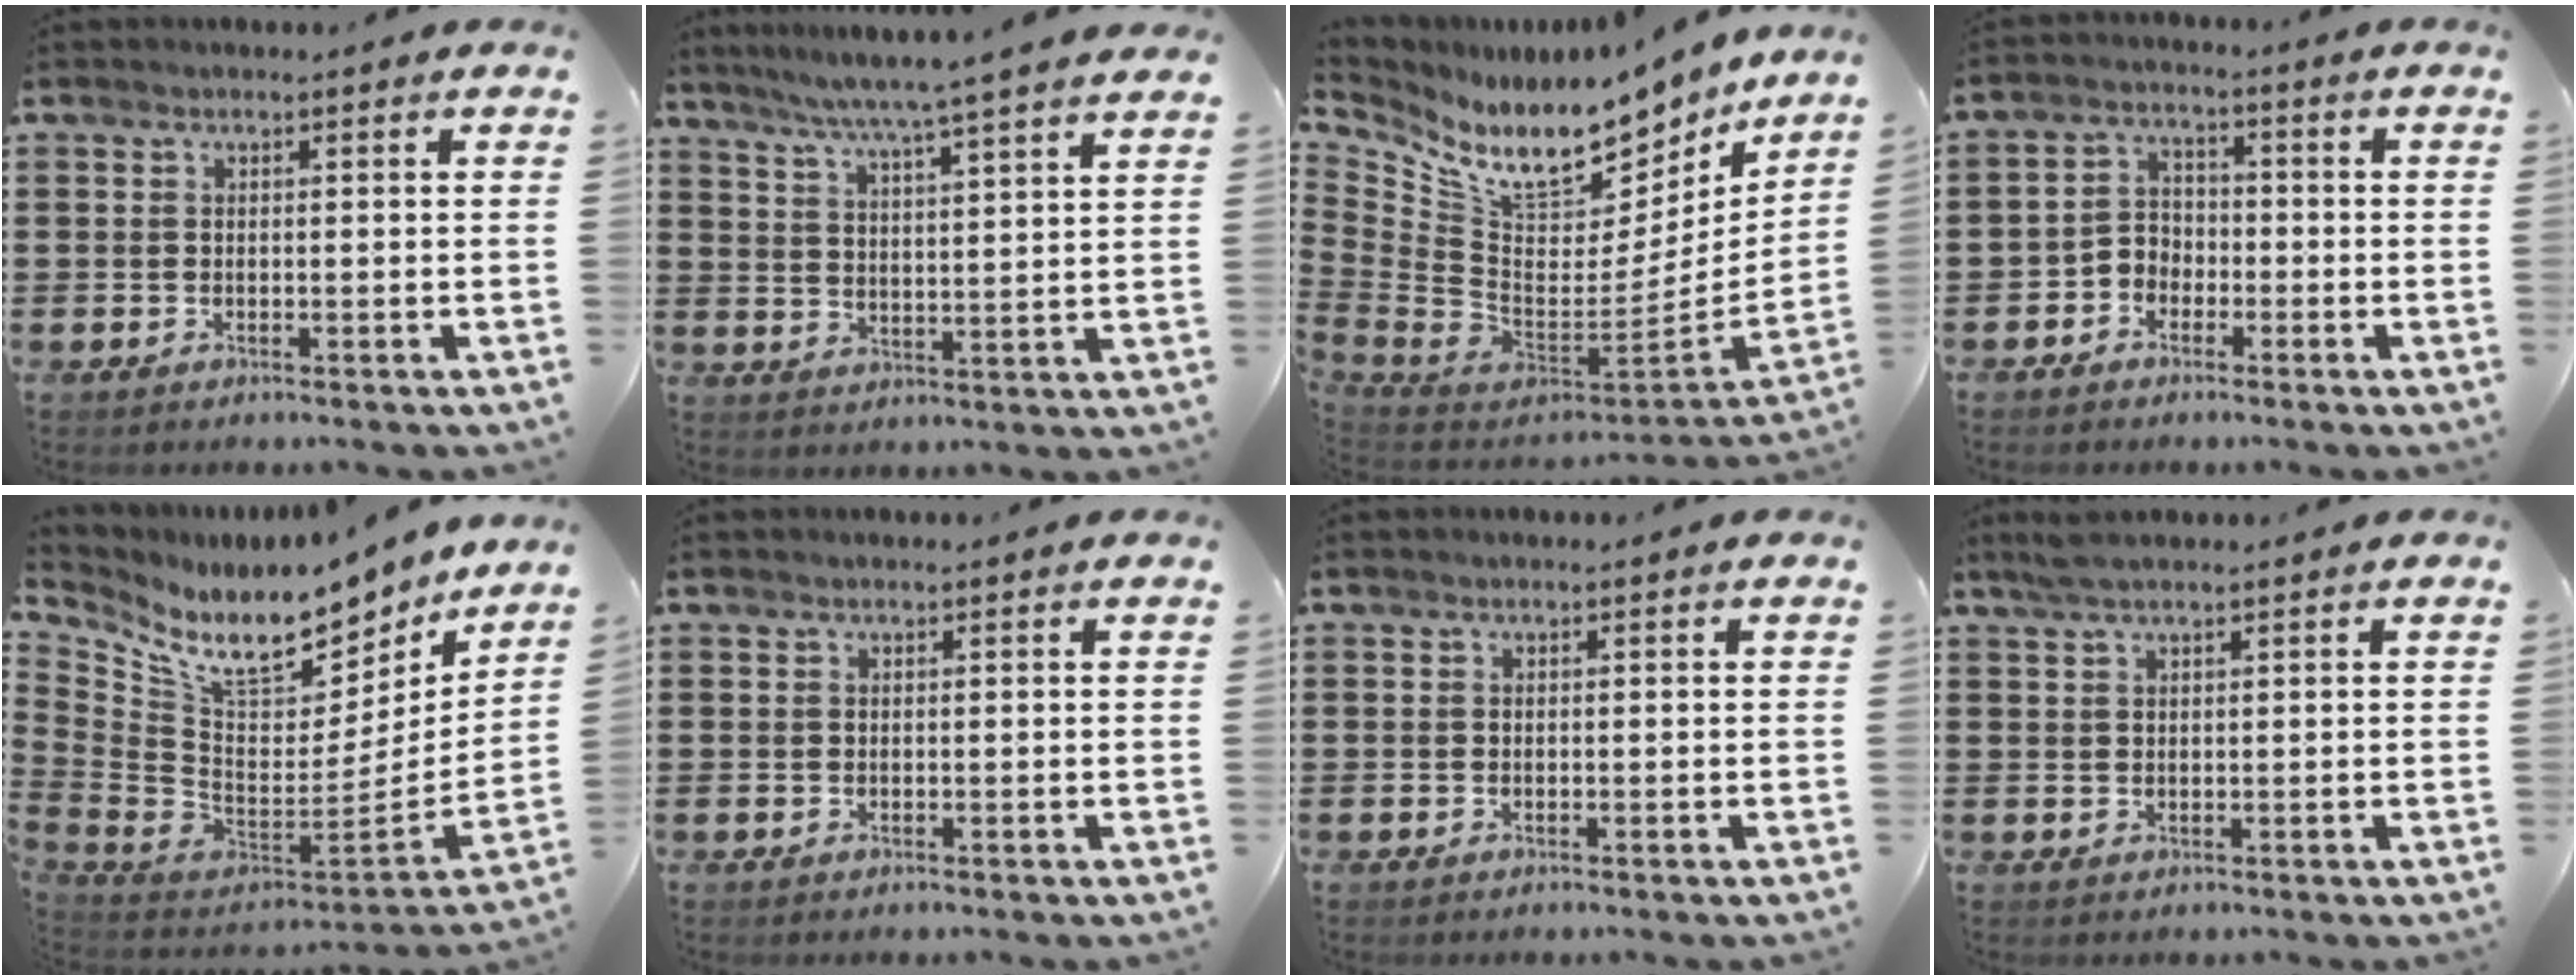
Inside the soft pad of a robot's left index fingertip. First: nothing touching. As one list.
[{"total": 5.8, "force": [5.2, -1.4, 2.3], "torque": [-0.063, -0.036, 0.086]}, {"total": 11.8, "force": [9.5, 3.4, 6.1], "torque": [-0.136, -0.088, 0.163]}, {"total": 3.4, "force": [-2.6, 2.1, 0.4], "torque": [-0.017, 0.007, -0.058]}, {"total": 11.3, "force": [9.1, 3.0, 6.0], "torque": [-0.143, -0.082, 0.157]}, {"total": 0.0}, {"total": 0.0}, {"total": 2.1, "force": [1.6, 0.2, 1.4], "torque": [-0.030, 0.002, 0.029]}]